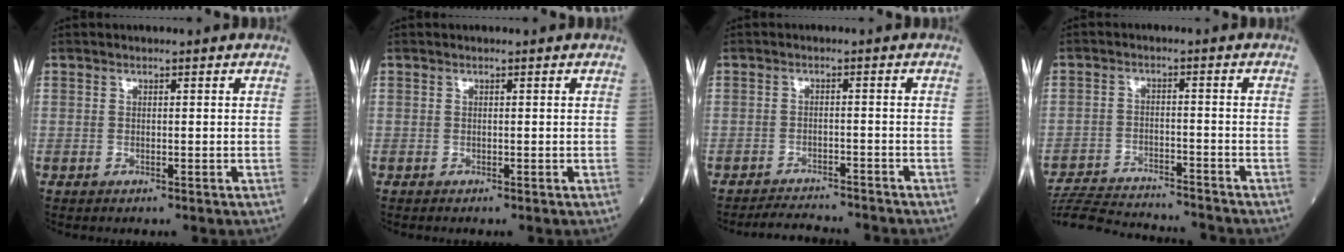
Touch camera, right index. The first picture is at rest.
{"total": 0.0}
{"total": 7.2, "force": [-7.1, 0.3, 1.5], "torque": [-0.017, -0.008, -0.106]}
{"total": 14.8, "force": [-14.2, 1.0, 3.8], "torque": [-0.077, -0.005, -0.213]}